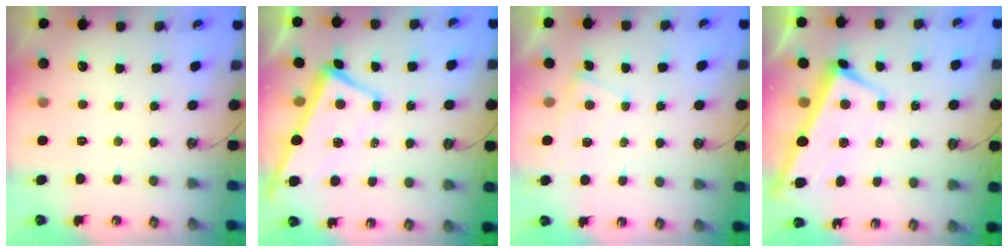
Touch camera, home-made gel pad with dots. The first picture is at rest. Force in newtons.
{"total": 2.4, "press": 2.4, "slide": 0.3}
{"total": 1.8, "press": 1.8, "slide": 0.3}
{"total": 1.6, "press": 1.3, "slide": 1.0}